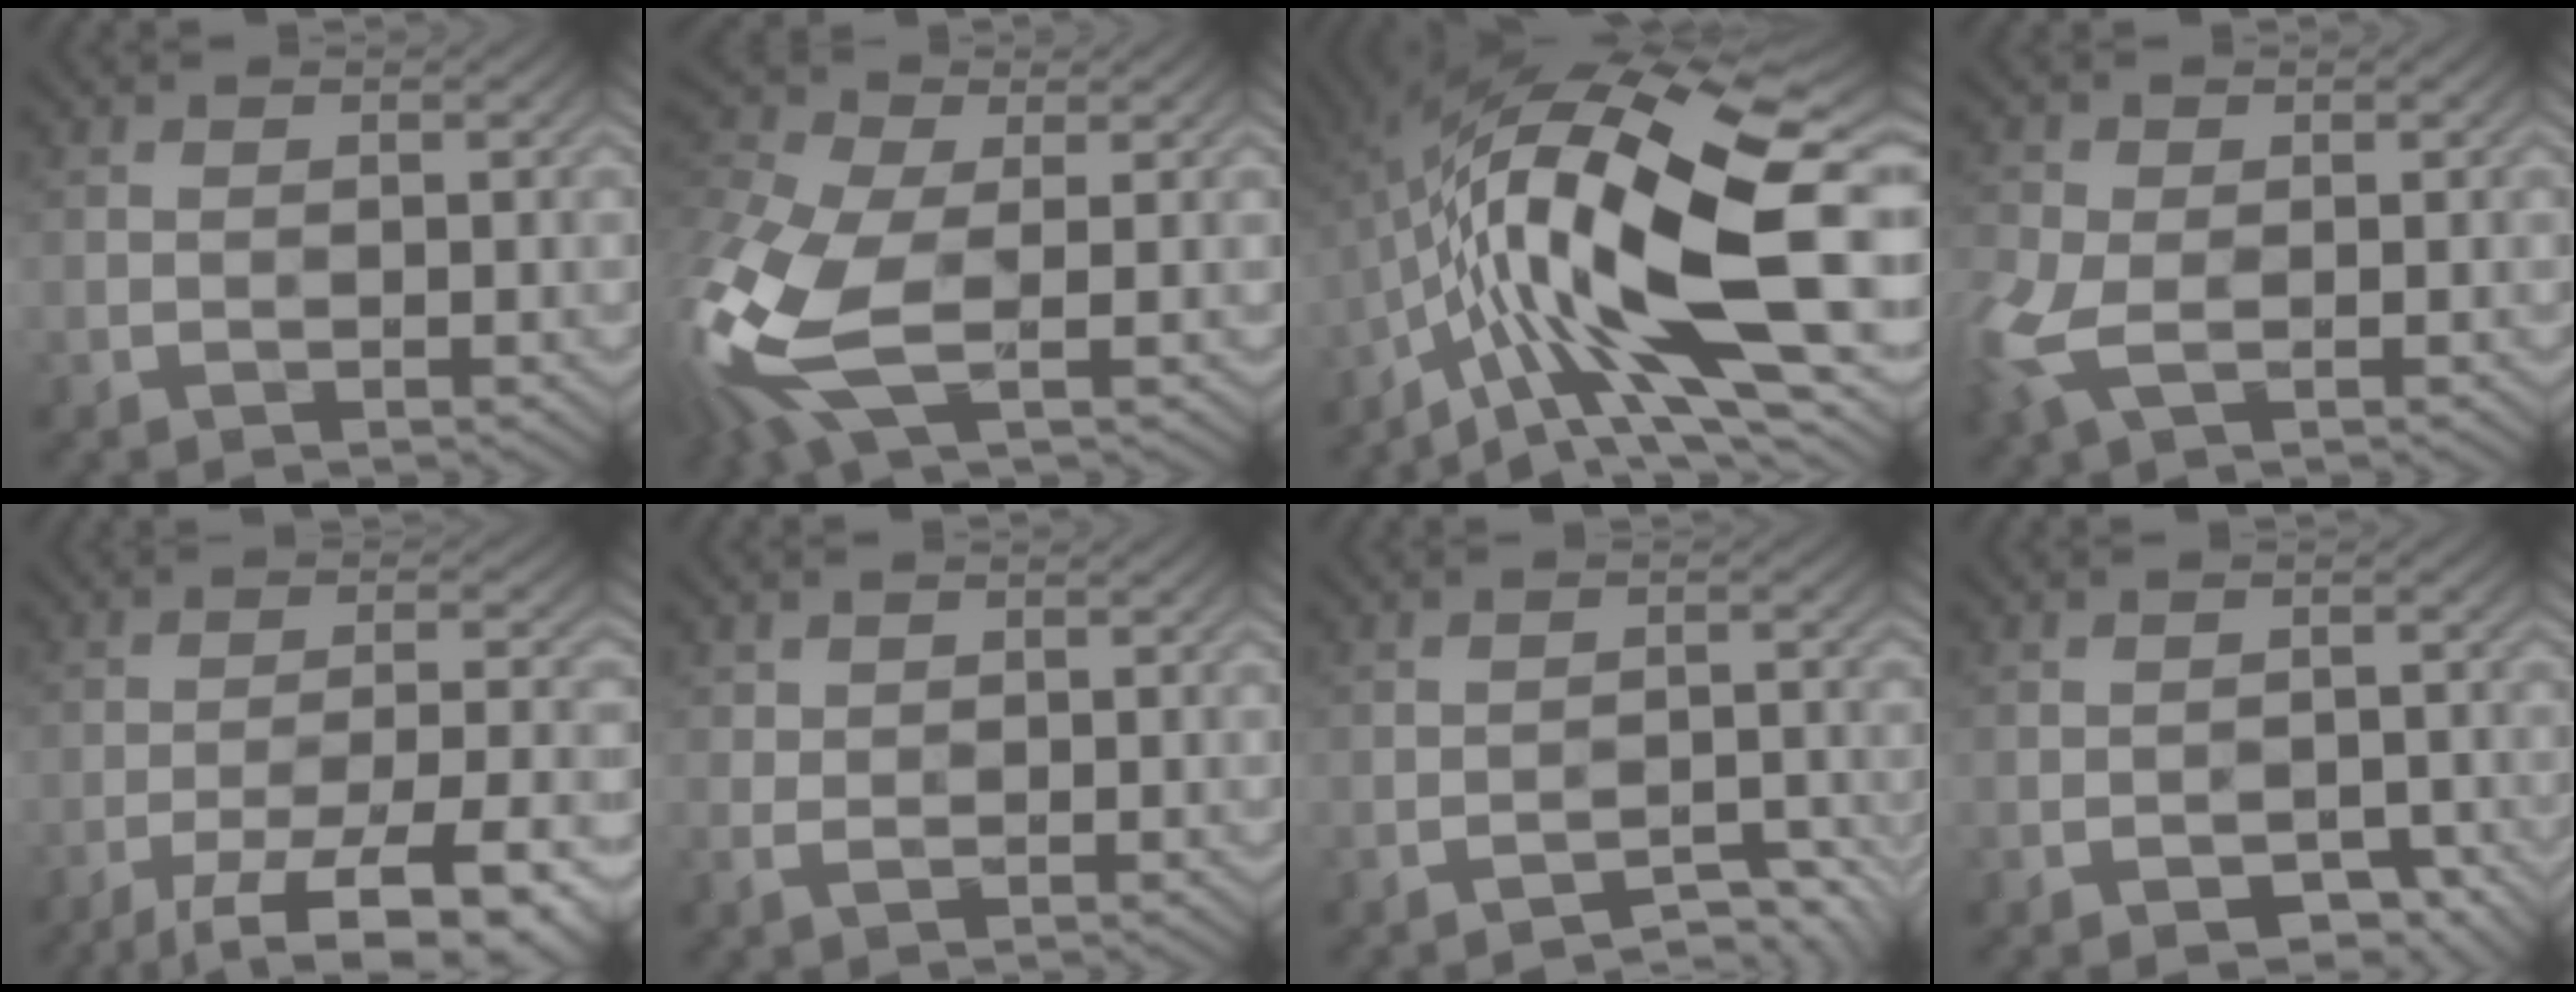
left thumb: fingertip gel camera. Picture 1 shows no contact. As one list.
[{"total": 12.6, "force": [-3.3, 6.5, 10.2], "torque": [-0.290, -0.028, -0.063]}, {"total": 18.8, "force": [-2.4, 6.2, 17.6], "torque": [-0.316, 0.009, -0.049]}, {"total": 6.3, "force": [-2.1, 3.9, 4.5], "torque": [-0.129, -0.016, -0.044]}, {"total": 12.1, "force": [-8.3, 3.1, 8.2], "torque": [-0.143, -0.010, -0.121]}, {"total": 2.3, "force": [-0.4, 2.0, 1.2], "torque": [-0.028, -0.007, -0.007]}, {"total": 4.7, "force": [-4.3, 0.8, 1.9], "torque": [-0.030, 0.002, -0.057]}, {"total": 4.8, "force": [-3.4, 2.4, 2.2], "torque": [-0.027, 0.010, -0.038]}]